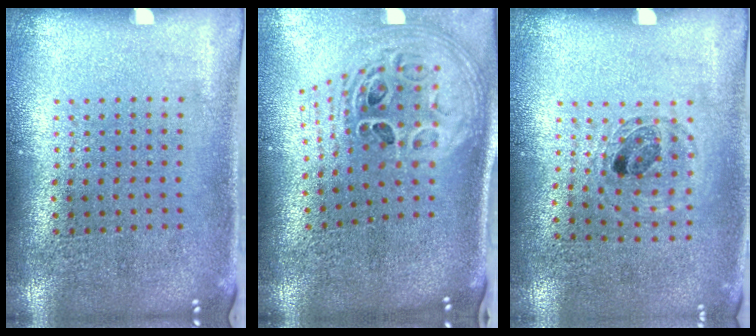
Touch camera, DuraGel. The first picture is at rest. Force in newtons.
{"total": 2.5, "press": 1.8, "slide": 1.7}
{"total": 0.9, "press": 0.9, "slide": 0.1}